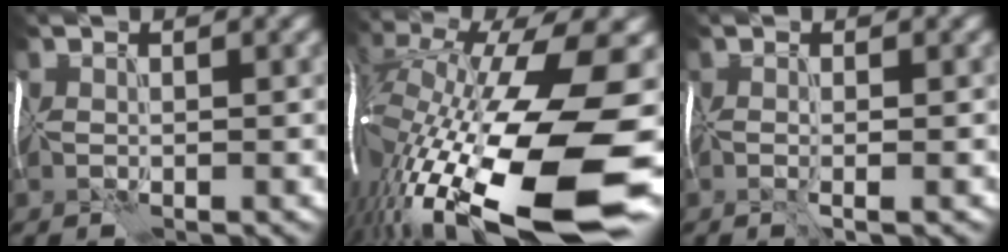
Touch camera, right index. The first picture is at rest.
{"total": 18.3, "force": [-5.9, 5.3, 16.5], "torque": [-0.320, -0.021, -0.086]}
{"total": 1.5, "force": [-0.5, 0.4, 1.4], "torque": [-0.012, -0.001, 0.000]}